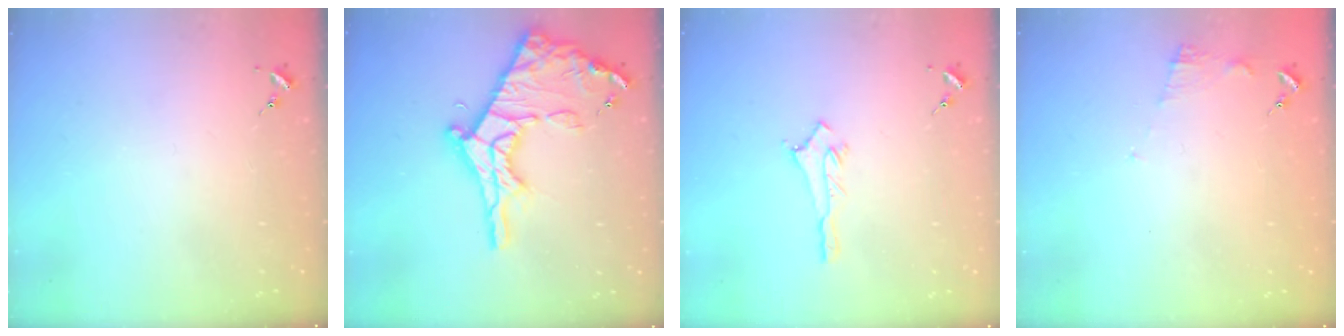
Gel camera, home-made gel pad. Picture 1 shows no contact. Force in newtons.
{"total": 21.0, "press": 20.9, "slide": 1.8}
{"total": 2.8, "press": 2.8, "slide": 0.3}
{"total": 6.7, "press": 6.7, "slide": 0.5}